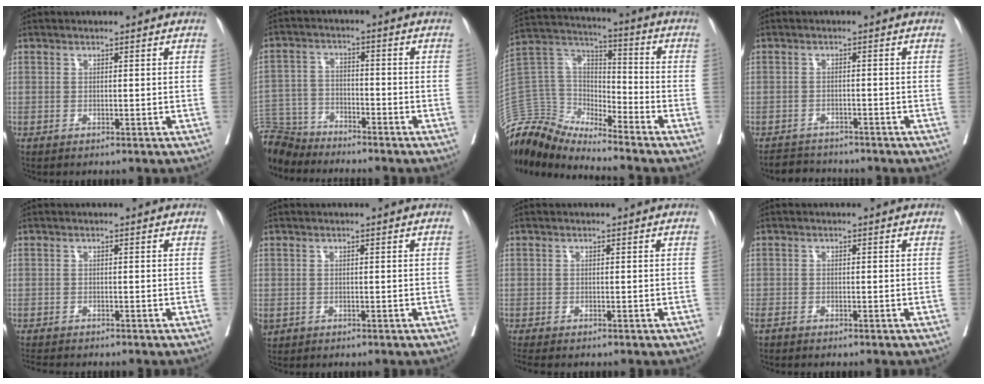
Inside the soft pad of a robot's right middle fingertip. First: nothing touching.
{"total": 8.2, "force": [-8.1, 1.6, 0.1], "torque": [-0.005, 0.000, -0.158]}
{"total": 10.0, "force": [-9.9, 1.3, -0.3], "torque": [0.003, 0.070, -0.196]}
{"total": 4.0, "force": [-3.9, 0.9, -0.2], "torque": [0.005, -0.008, -0.064]}
{"total": 3.7, "force": [-3.3, 0.7, 1.4], "torque": [-0.020, -0.008, -0.052]}
{"total": 1.1, "force": [-0.3, 1.0, 0.4], "torque": [-0.012, 0.001, 0.003]}
{"total": 2.4, "force": [-2.1, 0.2, 1.0], "torque": [-0.016, -0.005, -0.035]}
{"total": 1.5, "force": [-1.3, 0.4, 0.5], "torque": [-0.014, -0.005, -0.024]}